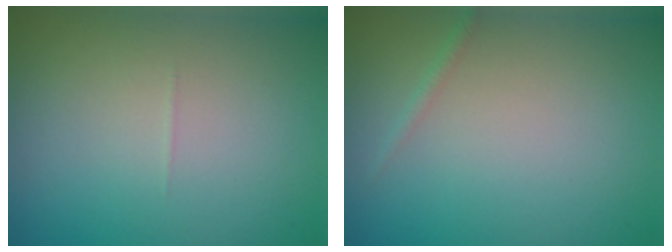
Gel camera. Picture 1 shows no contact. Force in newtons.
{"total": 0.7, "press": 0.7, "slide": 0.0}